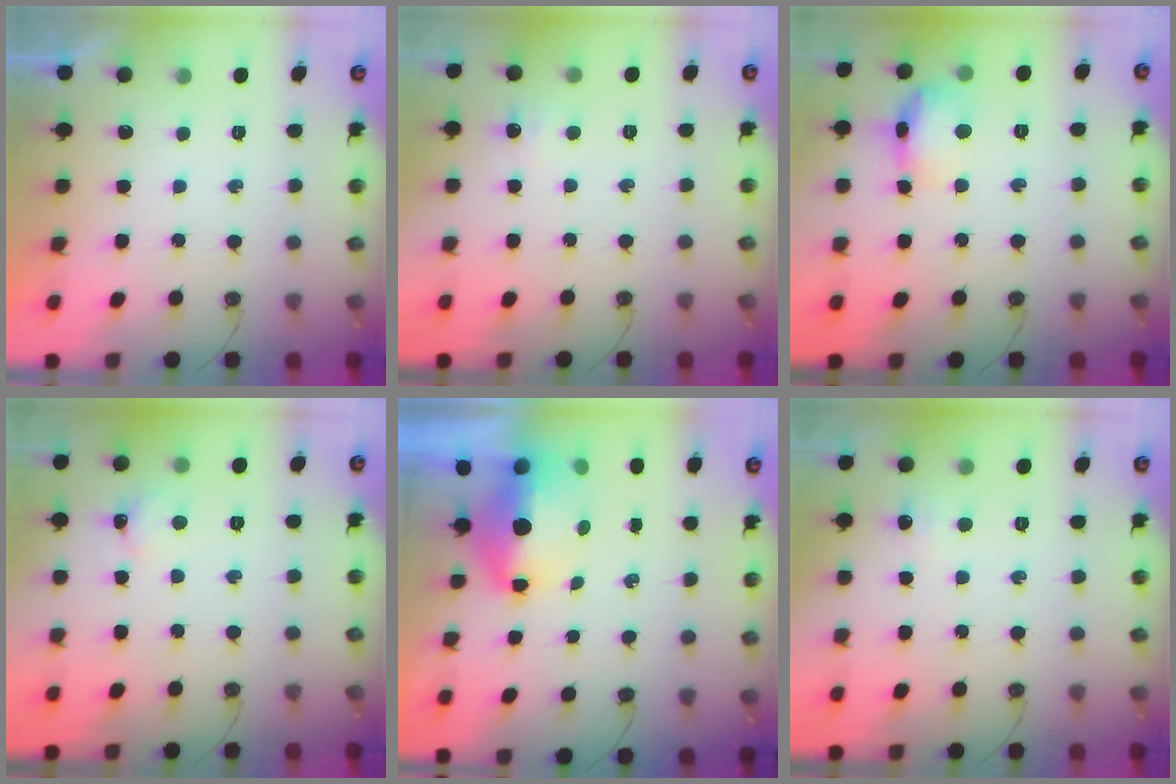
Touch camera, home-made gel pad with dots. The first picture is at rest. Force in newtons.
{"total": 4.6, "press": 4.5, "slide": 1.0}
{"total": 13.2, "press": 13.1, "slide": 1.1}
{"total": 2.2, "press": 2.2, "slide": 0.3}
{"total": 7.4, "press": 7.4, "slide": 0.9}
{"total": 2.3, "press": 2.0, "slide": 1.0}